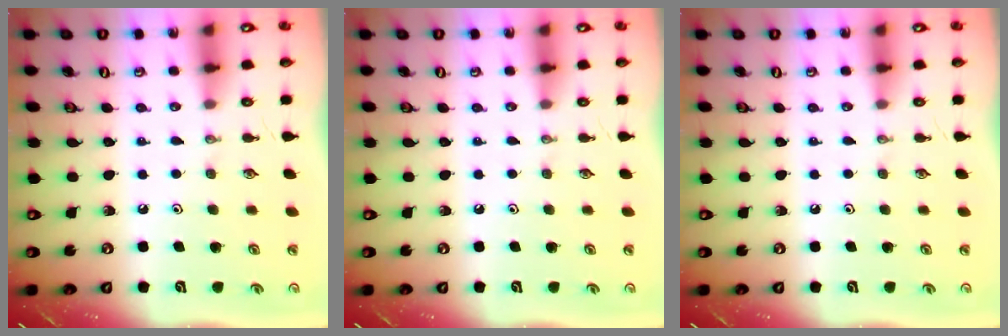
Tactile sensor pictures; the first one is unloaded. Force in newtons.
{"total": 0.0}
{"total": 0.0}